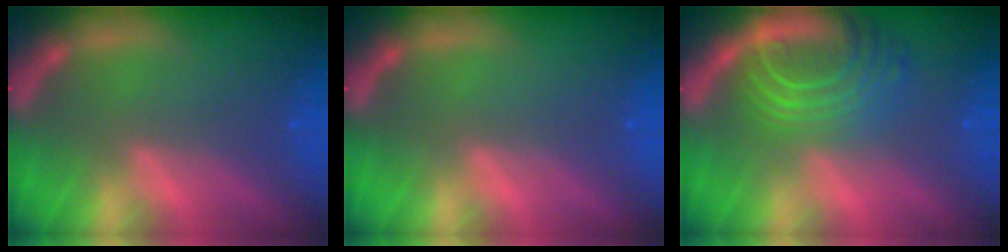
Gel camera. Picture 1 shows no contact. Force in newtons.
{"total": 0.0}
{"total": 9.0}